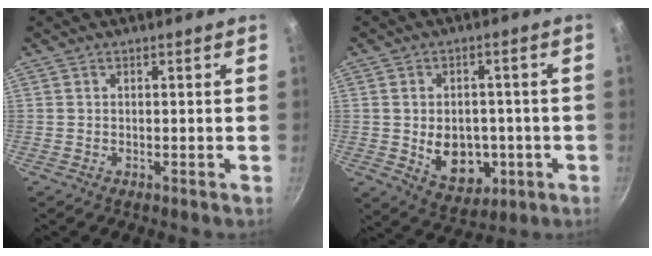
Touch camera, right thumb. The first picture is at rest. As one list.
[{"total": 10.8, "force": [-1.8, 8.0, 7.0], "torque": [-0.070, -0.001, -0.009]}]